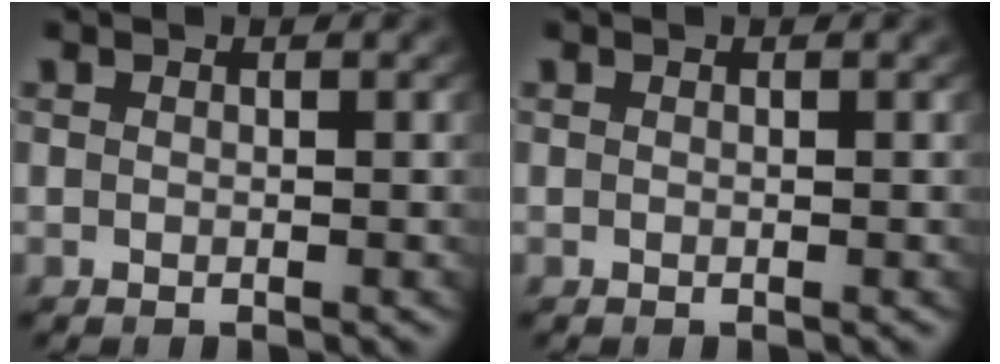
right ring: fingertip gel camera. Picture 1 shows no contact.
{"total": 0.0}